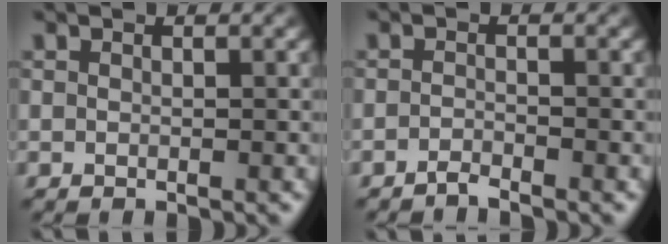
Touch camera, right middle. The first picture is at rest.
{"total": 1.1, "force": [-1.0, 0.1, 0.5], "torque": [-0.008, 0.003, -0.023]}